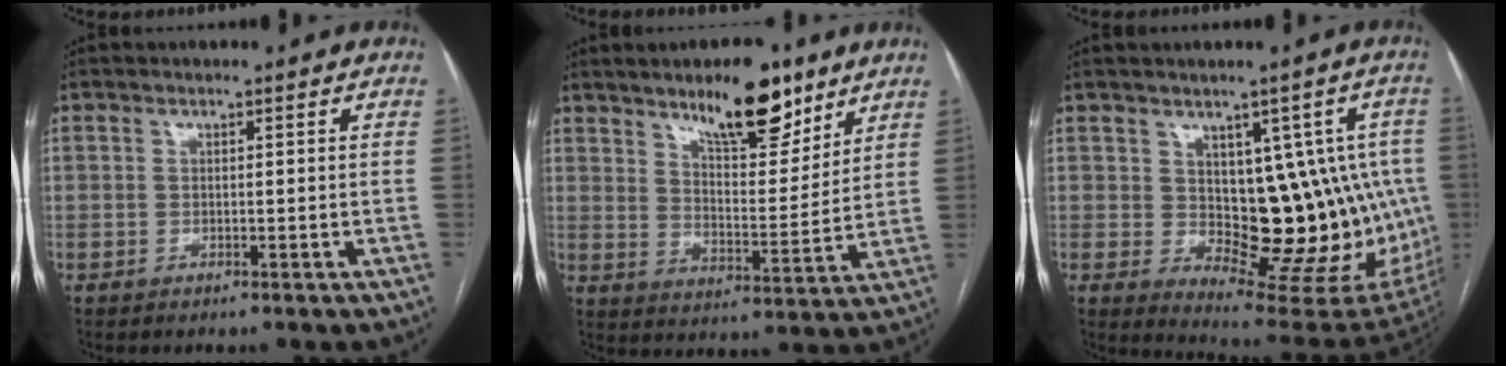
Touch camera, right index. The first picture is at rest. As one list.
[{"total": 12.9, "force": [9.1, 3.9, 8.3], "torque": [-0.122, -0.008, 0.146]}, {"total": 15.3, "force": [1.1, 8.3, 12.8], "torque": [-0.133, 0.012, 0.034]}]